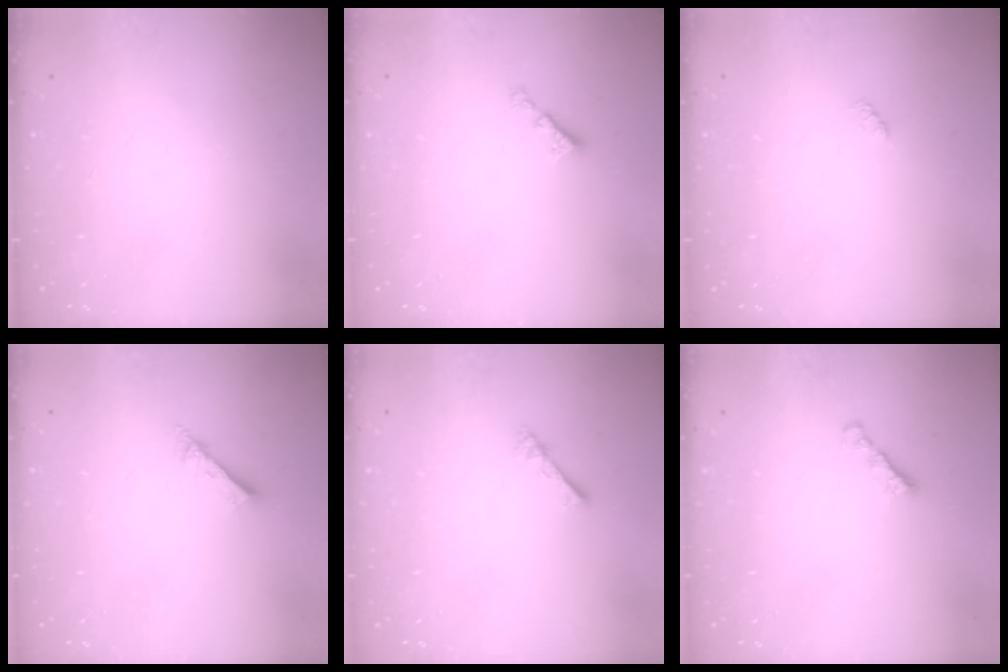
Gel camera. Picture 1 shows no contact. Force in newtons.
{"total": 2.3, "press": 2.3, "slide": 0.4}
{"total": 1.9, "press": 1.9, "slide": 0.4}
{"total": 2.8, "press": 2.7, "slide": 0.4}
{"total": 1.0, "press": 1.0, "slide": 0.3}
{"total": 1.7, "press": 1.6, "slide": 0.5}